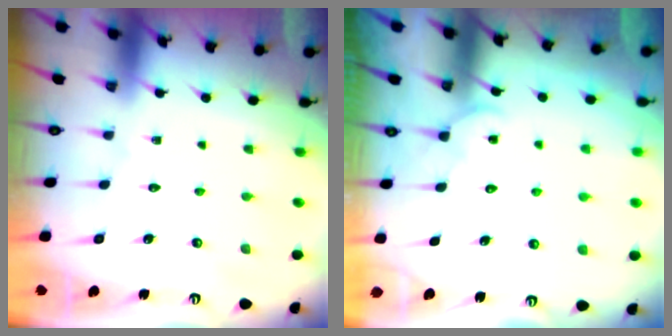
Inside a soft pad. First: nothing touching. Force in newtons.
{"total": 4.6, "press": 4.6, "slide": 0.4}